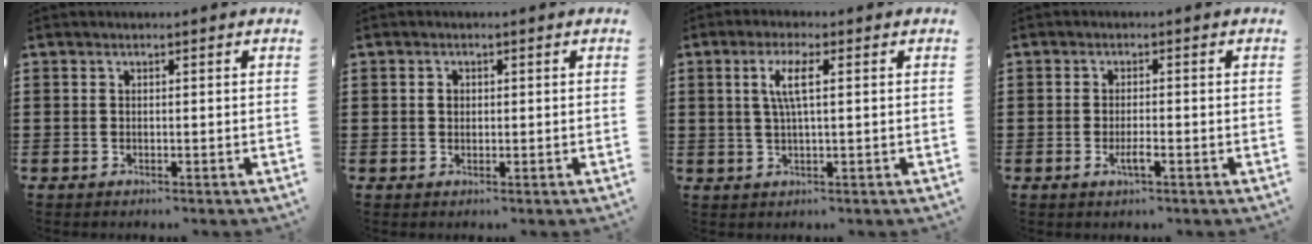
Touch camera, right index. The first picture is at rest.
{"total": 1.2, "force": [0.2, 1.0, 0.7], "torque": [-0.015, 0.005, 0.004]}
{"total": 4.4, "force": [0.8, 0.5, 4.3], "torque": [-0.091, -0.002, 0.006]}
{"total": 2.4, "force": [-1.0, 0.5, 2.1], "torque": [-0.051, -0.004, -0.023]}